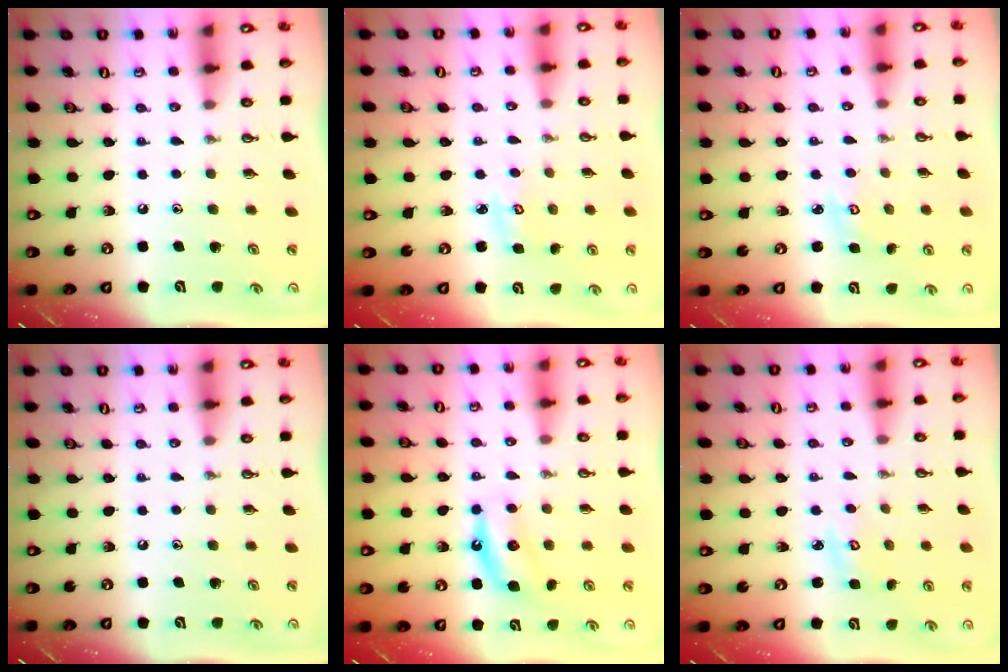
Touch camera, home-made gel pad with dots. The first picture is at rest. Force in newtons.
{"total": 2.5, "press": 2.5, "slide": 0.2}
{"total": 2.8, "press": 2.8, "slide": 0.3}
{"total": 0.0}
{"total": 6.4, "press": 6.4, "slide": 1.1}
{"total": 3.2, "press": 3.2, "slide": 0.3}